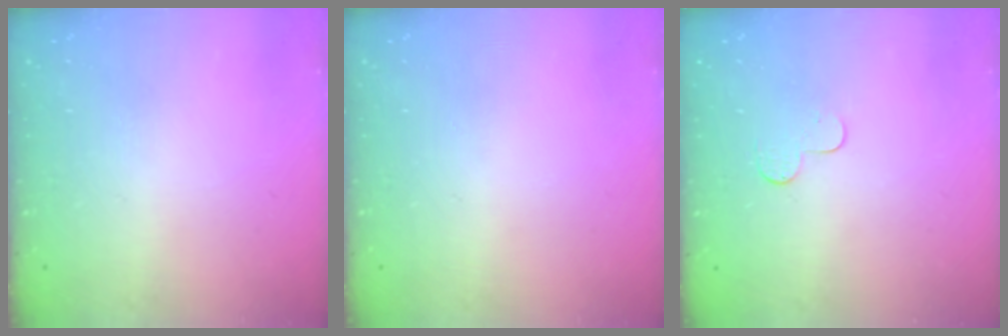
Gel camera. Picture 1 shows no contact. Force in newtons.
{"total": 0.0}
{"total": 5.3, "press": 5.3, "slide": 0.5}